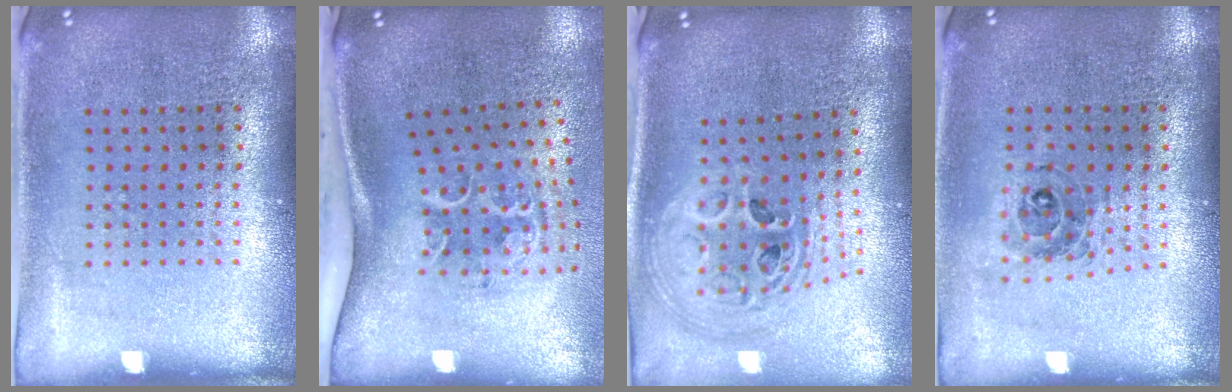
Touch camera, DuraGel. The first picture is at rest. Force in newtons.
{"total": 2.3, "press": 1.4, "slide": 1.9}
{"total": 2.6, "press": 1.9, "slide": 1.8}
{"total": 0.5, "press": 0.5, "slide": 0.2}